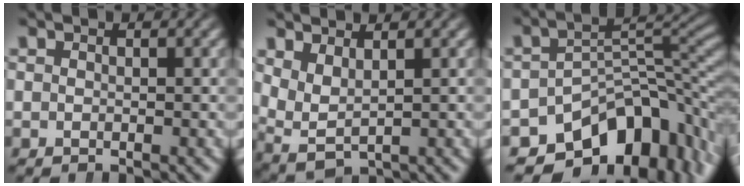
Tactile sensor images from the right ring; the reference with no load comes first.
{"total": 5.3, "force": [0.5, 4.5, 2.7], "torque": [-0.087, -0.023, 0.019]}
{"total": 13.5, "force": [-7.0, 7.8, 8.5], "torque": [-0.104, -0.021, -0.098]}